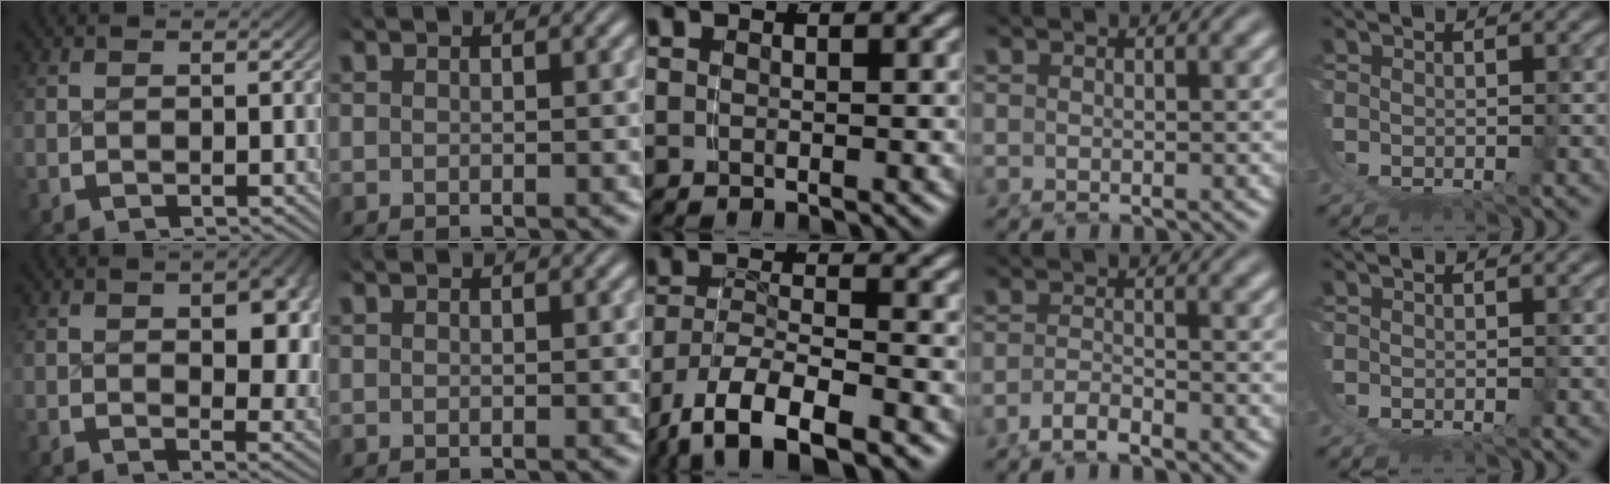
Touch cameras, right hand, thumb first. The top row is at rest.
{"thumb": {"total": 4.4, "force": [0.9, 2.2, 3.7], "torque": [-0.044, -0.016, 0.019]}, "middle": {"total": 8.2, "force": [-5.4, 3.5, 5.2], "torque": [-0.104, -0.036, -0.066]}, "ring": {"total": 2.0, "force": [-1.9, -0.3, 0.7], "torque": [-0.008, -0.002, -0.034]}}